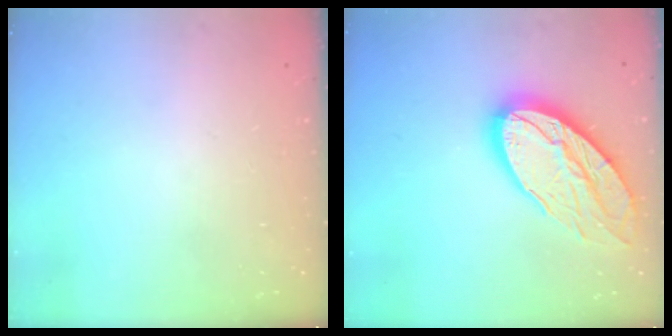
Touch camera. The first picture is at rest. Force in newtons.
{"total": 21.2, "press": 21.1, "slide": 2.0}